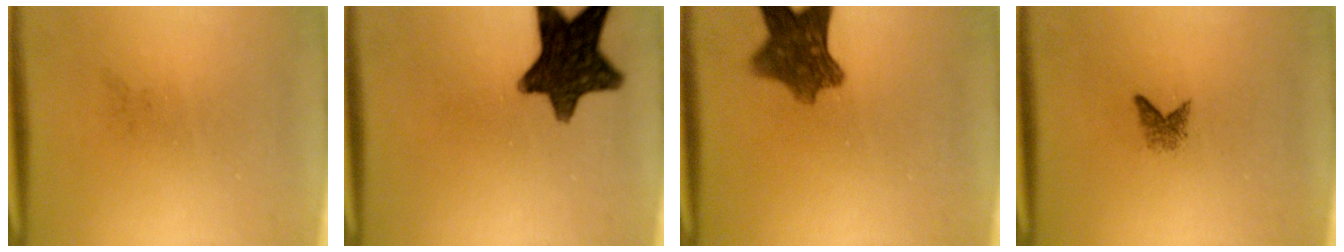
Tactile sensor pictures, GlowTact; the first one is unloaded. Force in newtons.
{"total": 13.3}
{"total": 8.2}
{"total": 1.3}